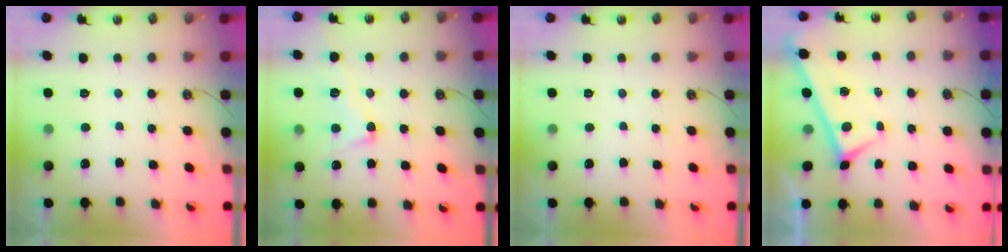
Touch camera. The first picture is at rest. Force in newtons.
{"total": 3.6, "press": 3.4, "slide": 1.2}
{"total": 0.0}
{"total": 0.0}